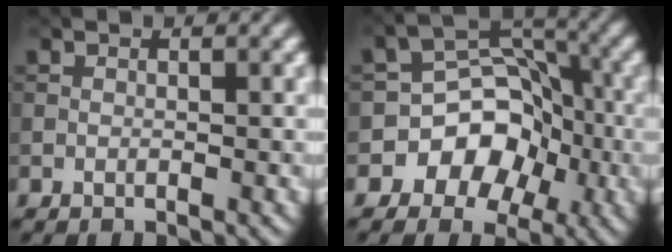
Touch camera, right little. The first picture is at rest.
{"total": 7.9, "force": [-3.3, 6.6, 2.8], "torque": [-0.012, 0.007, -0.083]}